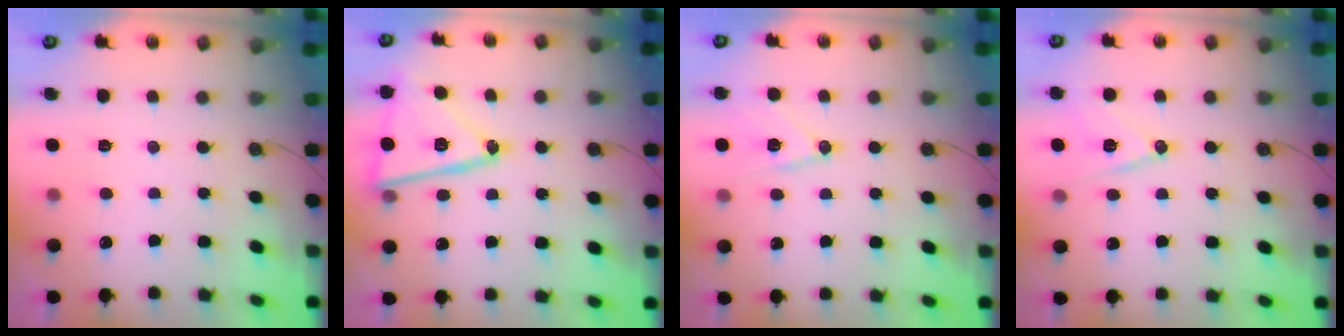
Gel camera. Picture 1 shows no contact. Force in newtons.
{"total": 17.2, "press": 17.2, "slide": 1.1}
{"total": 10.8, "press": 10.8, "slide": 0.7}
{"total": 11.9, "press": 11.4, "slide": 3.3}